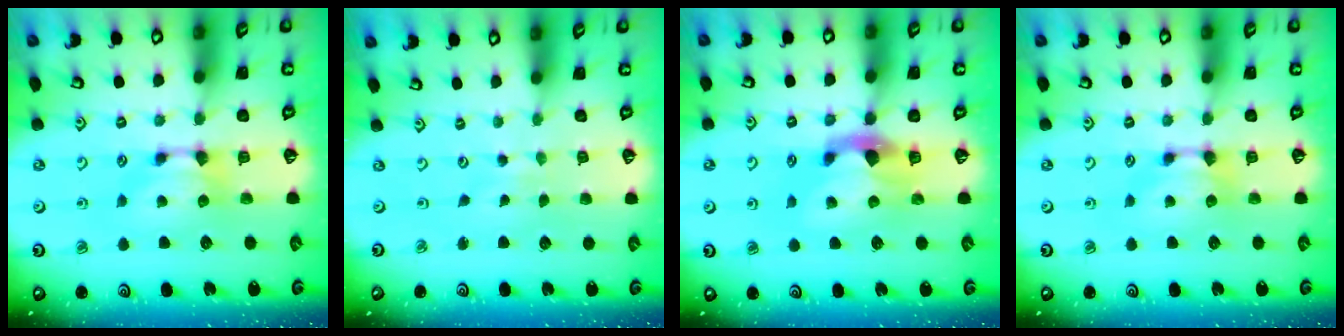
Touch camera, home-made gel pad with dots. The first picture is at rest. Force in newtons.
{"total": 3.9, "press": 3.8, "slide": 0.3}
{"total": 2.8, "press": 2.5, "slide": 1.3}
{"total": 0.0}